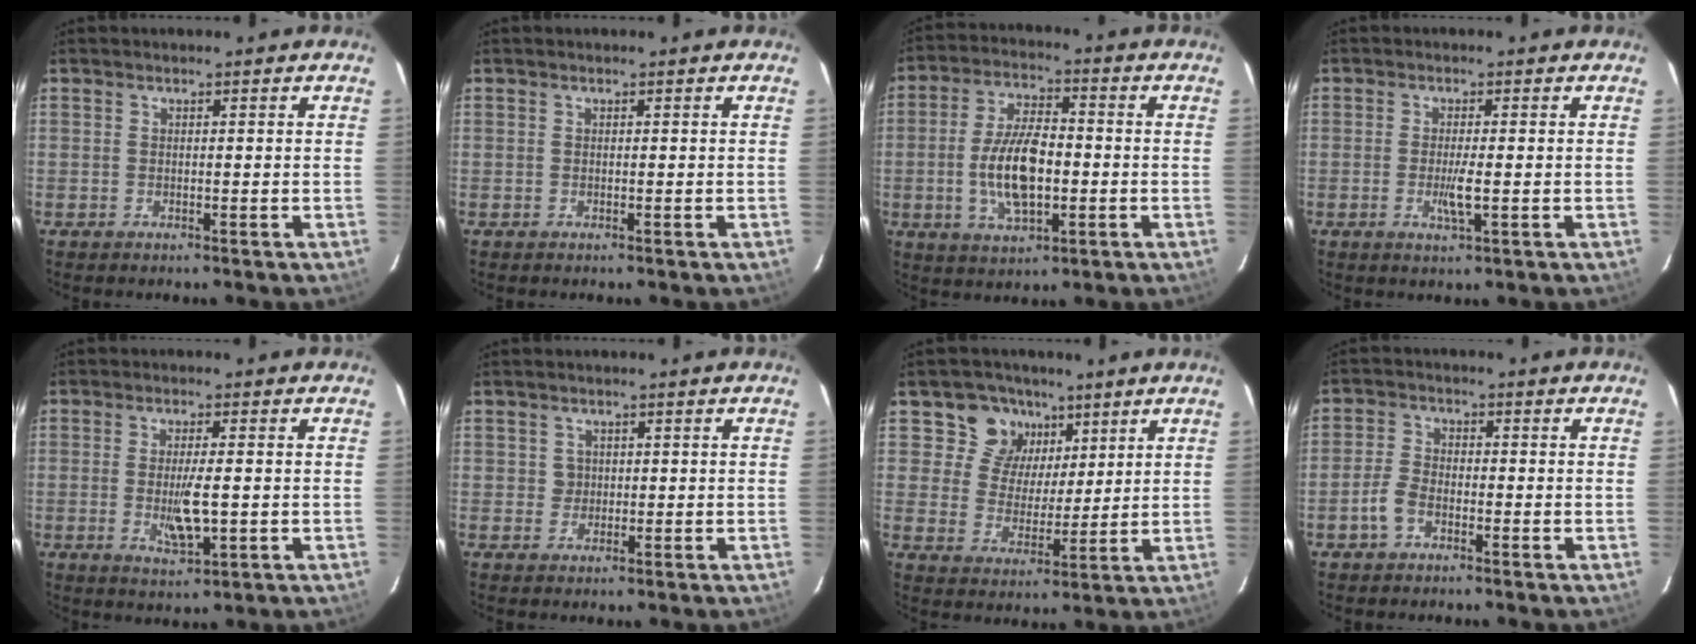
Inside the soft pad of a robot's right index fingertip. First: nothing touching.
{"total": 0.0}
{"total": 11.9, "force": [-2.0, 5.3, 10.5], "torque": [-0.210, 0.001, -0.033]}
{"total": 3.3, "force": [-0.7, 0.3, 3.2], "torque": [-0.060, -0.008, -0.013]}
{"total": 6.2, "force": [-1.0, 1.6, 5.9], "torque": [-0.106, -0.014, -0.012]}
{"total": 1.7, "force": [0.3, 1.7, 0.0], "torque": [0.008, 0.005, 0.005]}
{"total": 8.7, "force": [4.9, 7.0, 1.4], "torque": [-0.022, 0.000, 0.083]}
{"total": 3.8, "force": [-2.2, 2.2, 2.2], "torque": [-0.058, 0.008, -0.044]}